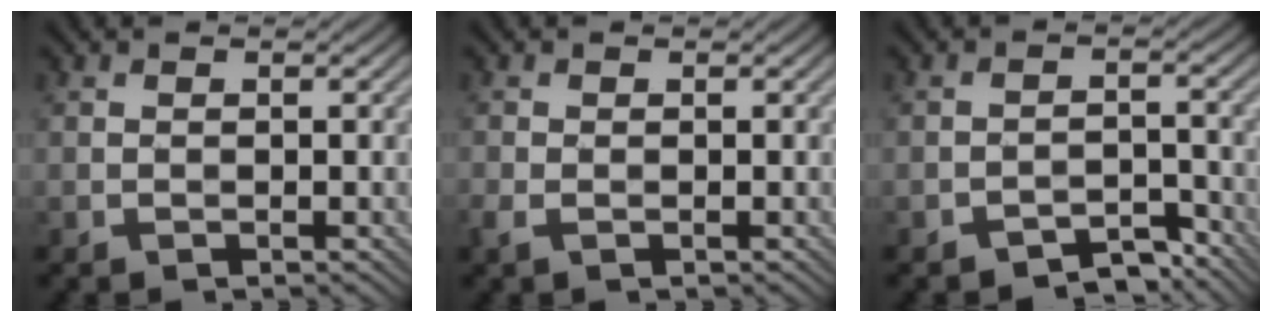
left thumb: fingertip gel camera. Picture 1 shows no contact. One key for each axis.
{"total": 1.5, "fx": -0.7, "fy": 0.7, "fz": 1.1, "tx": -0.034, "ty": -0.005, "tz": -0.018}
{"total": 3.8, "fx": -3.3, "fy": 1.3, "fz": 1.4, "tx": -0.016, "ty": 0.011, "tz": -0.053}